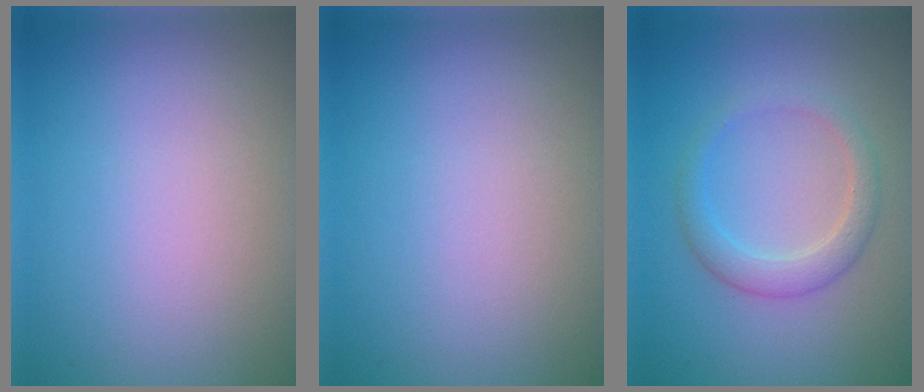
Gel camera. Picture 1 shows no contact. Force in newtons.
{"total": 0.0}
{"total": 2.6, "press": 2.6, "slide": 0.2}